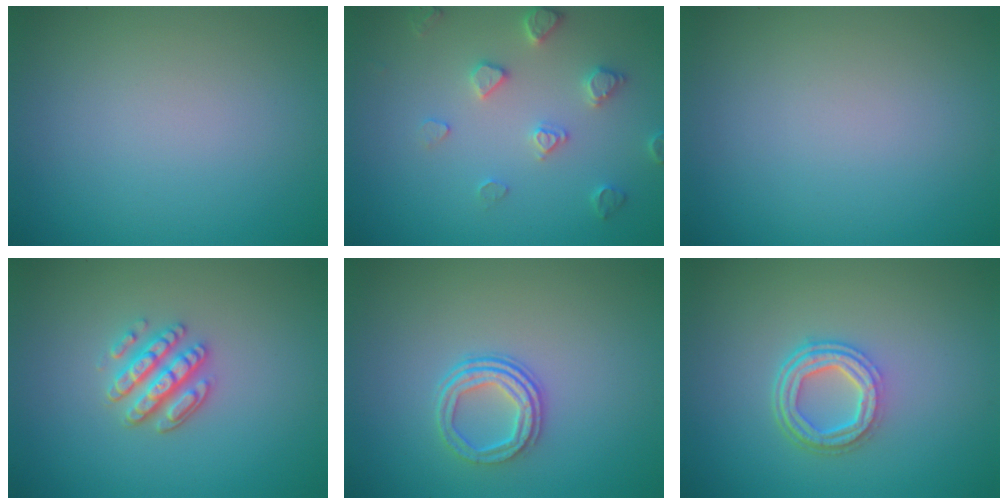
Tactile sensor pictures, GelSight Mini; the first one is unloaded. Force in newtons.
{"total": 2.9, "press": 2.8, "slide": 0.7}
{"total": 0.0}
{"total": 3.4, "press": 3.0, "slide": 1.5}
{"total": 3.0, "press": 2.3, "slide": 1.9}
{"total": 4.1, "press": 3.0, "slide": 2.7}